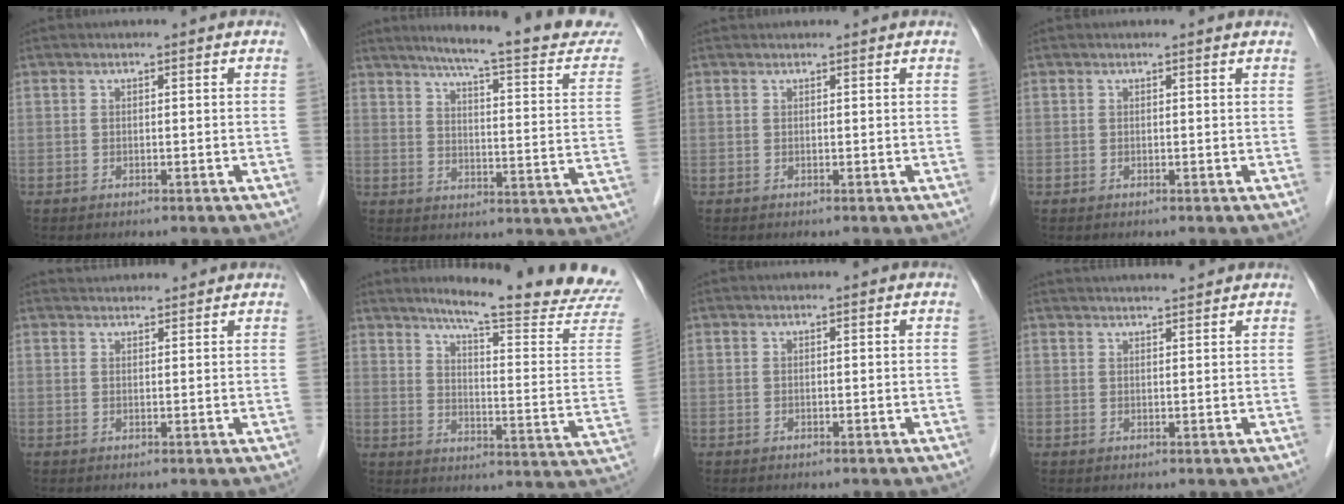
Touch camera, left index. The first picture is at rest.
{"total": 20.1, "force": [17.6, 0.6, 9.6], "torque": [-0.128, -0.053, 0.214]}
{"total": 2.1, "force": [2.1, 0.3, 0.4], "torque": [-0.009, 0.025, 0.030]}
{"total": 1.0, "force": [1.0, 0.0, 0.2], "torque": [-0.016, 0.001, 0.009]}
{"total": 4.3, "force": [4.2, 0.8, 0.5], "torque": [-0.011, 0.031, 0.061]}
{"total": 20.6, "force": [18.5, -1.1, 9.1], "torque": [-0.131, -0.102, 0.224]}
{"total": 0.0}
{"total": 7.7, "force": [7.4, 0.2, 2.3], "torque": [-0.032, 0.027, 0.095]}